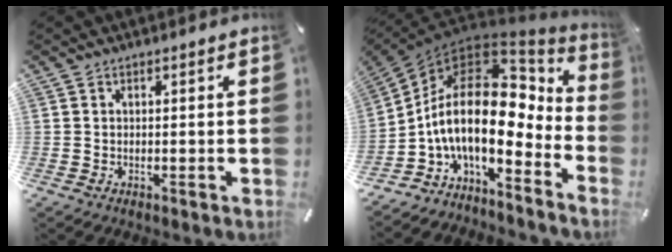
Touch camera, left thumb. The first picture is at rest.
{"total": 19.2, "force": [-0.3, 9.6, 16.7], "torque": [-0.360, -0.036, -0.013]}